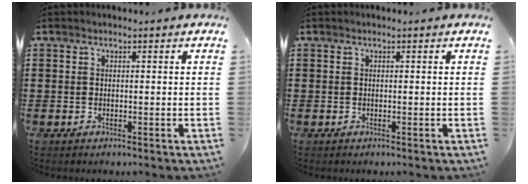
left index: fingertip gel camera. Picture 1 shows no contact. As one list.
[{"total": 0.0}]